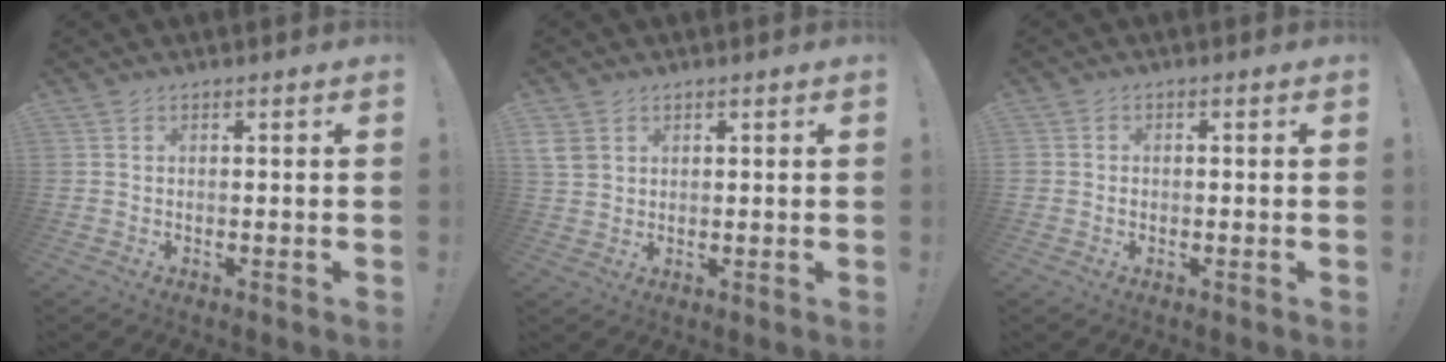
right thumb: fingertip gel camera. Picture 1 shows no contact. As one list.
[{"total": 4.2, "force": [2.0, 3.2, 1.8], "torque": [-0.027, -0.002, 0.042]}, {"total": 1.0, "force": [-0.5, 0.8, 0.1], "torque": [-0.007, 0.005, -0.009]}]